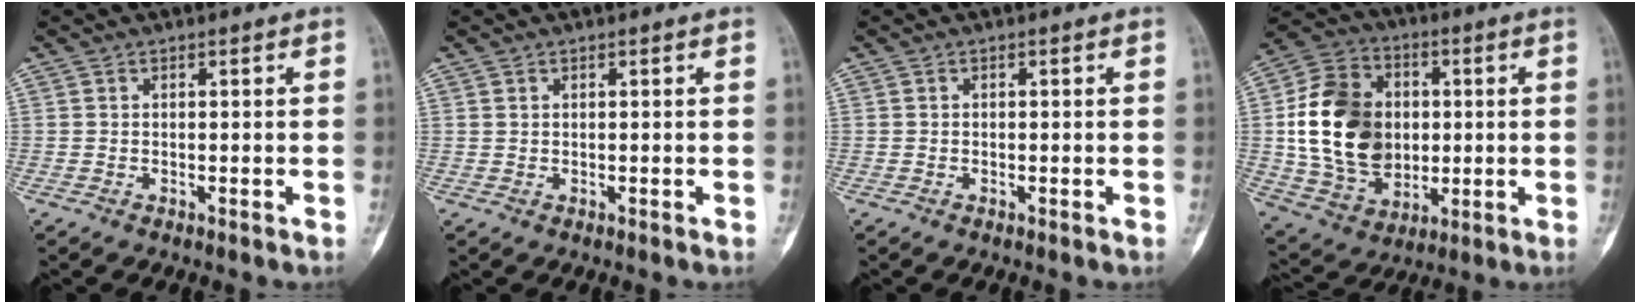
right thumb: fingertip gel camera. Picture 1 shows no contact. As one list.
[{"total": 0.6, "force": [0.3, 0.5, 0.2], "torque": [0.001, 0.000, 0.006]}, {"total": 0.0}, {"total": 20.4, "force": [1.1, 15.7, 13.0], "torque": [-0.214, 0.009, 0.030]}]